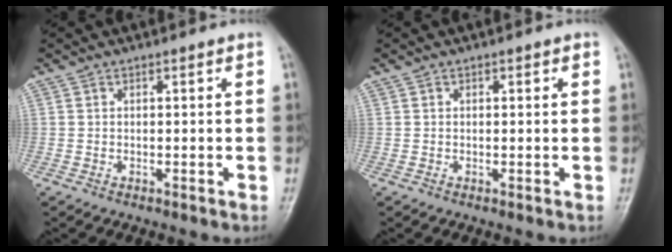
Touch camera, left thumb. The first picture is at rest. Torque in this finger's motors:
{"motor_torque": [-0.13, -0.08, -0.01, 0.10, 0.02]}